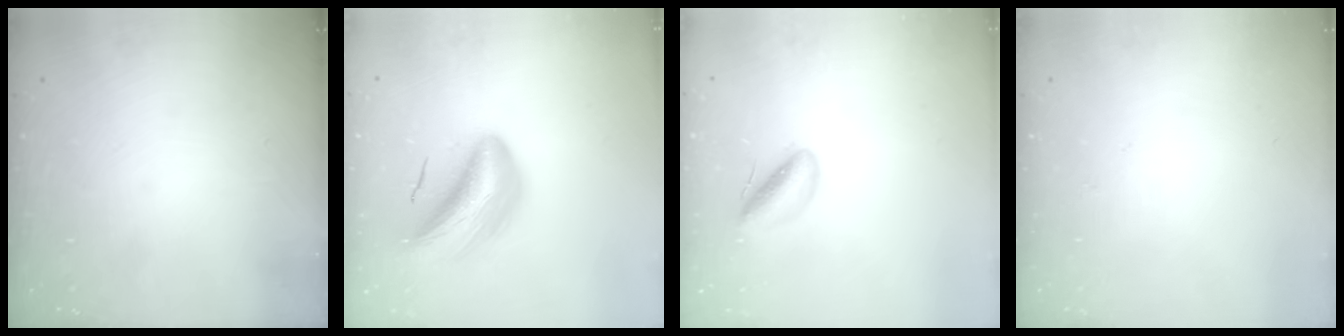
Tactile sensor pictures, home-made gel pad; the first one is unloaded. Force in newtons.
{"total": 11.2, "press": 10.7, "slide": 3.2}
{"total": 4.9, "press": 4.8, "slide": 1.0}
{"total": 0.0}